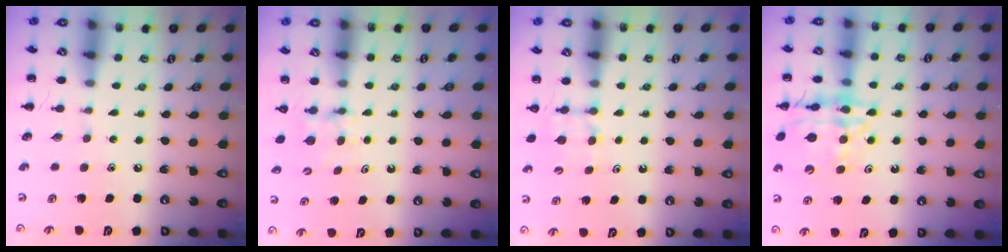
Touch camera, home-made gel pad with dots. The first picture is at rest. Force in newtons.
{"total": 4.0, "press": 3.8, "slide": 1.4}
{"total": 6.2, "press": 6.1, "slide": 1.4}
{"total": 17.4, "press": 17.2, "slide": 2.4}